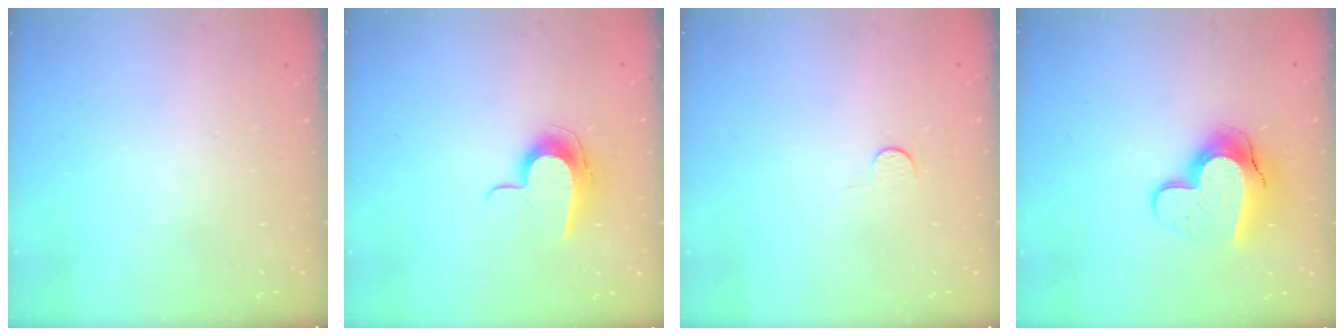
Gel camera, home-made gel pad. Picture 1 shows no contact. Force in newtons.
{"total": 10.1, "press": 10.1, "slide": 0.6}
{"total": 2.8, "press": 2.8, "slide": 0.4}
{"total": 13.1, "press": 13.0, "slide": 1.2}